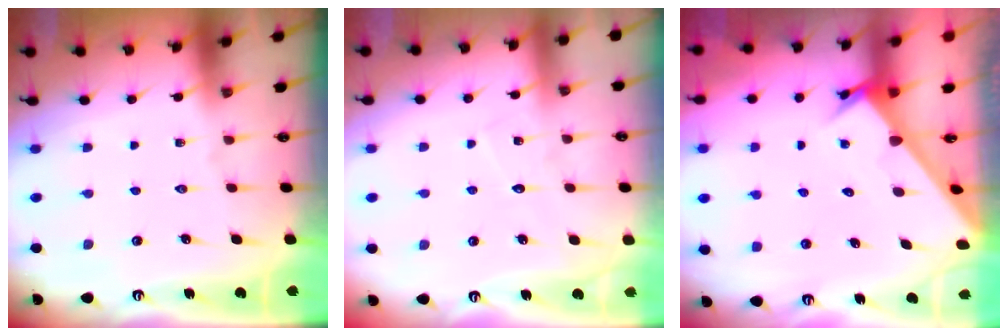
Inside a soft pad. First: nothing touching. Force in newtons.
{"total": 5.6, "press": 5.6, "slide": 0.5}
{"total": 2.8, "press": 2.8, "slide": 0.1}